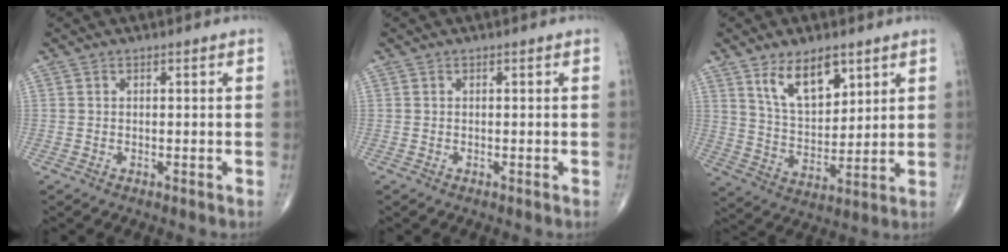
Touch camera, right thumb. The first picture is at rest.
{"total": 0.0}
{"total": 11.4, "force": [6.5, 5.7, 7.4], "torque": [-0.106, -0.043, 0.128]}